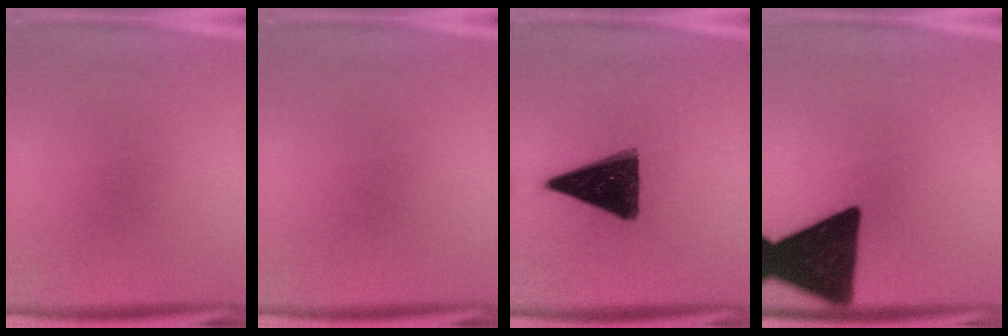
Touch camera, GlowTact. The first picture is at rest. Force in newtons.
{"total": 0.0}
{"total": 14.2}
{"total": 18.3}